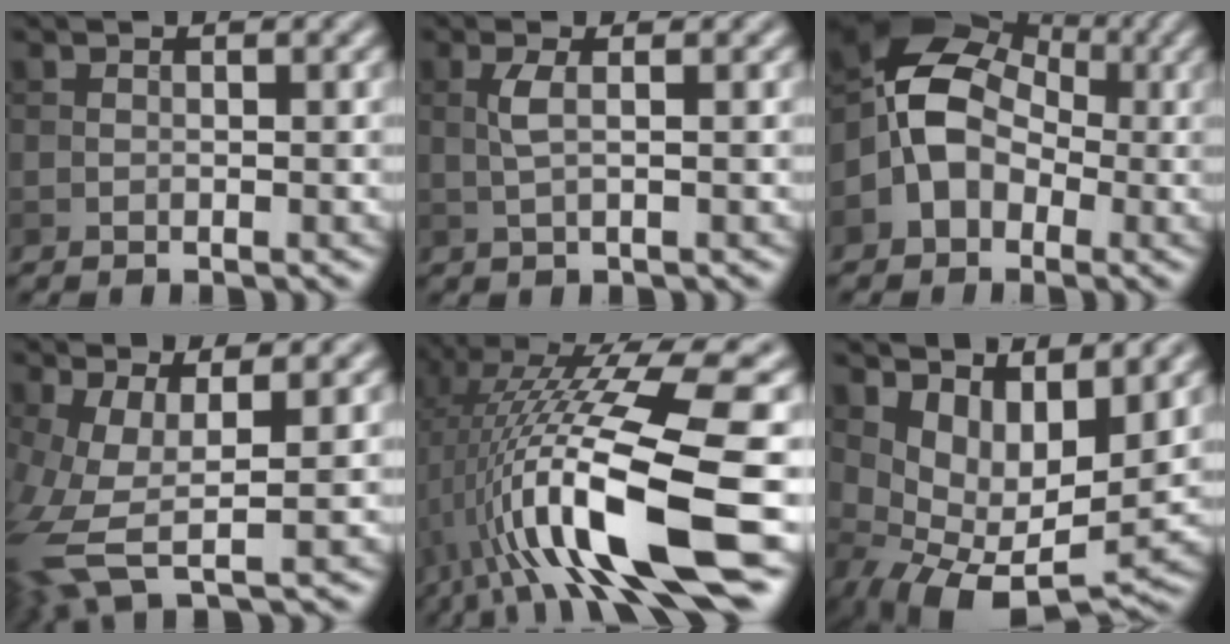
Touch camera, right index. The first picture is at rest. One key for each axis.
{"total": 1.7, "fx": 0.2, "fy": 0.3, "fz": 1.6, "tx": -0.038, "ty": 0.005, "tz": 0.005}
{"total": 6.5, "fx": -1.2, "fy": 5.1, "fz": 3.9, "tx": -0.061, "ty": 0.014, "tz": -0.041}
{"total": 7.6, "fx": -1.7, "fy": 2.8, "fz": 6.8, "tx": -0.165, "ty": -0.012, "tz": -0.031}
{"total": 15.1, "fx": -2.1, "fy": 3.2, "fz": 14.6, "tx": -0.242, "ty": 0.013, "tz": -0.025}
{"total": 7.8, "fx": 2.0, "fy": 4.3, "fz": 6.2, "tx": -0.106, "ty": -0.018, "tz": 0.045}